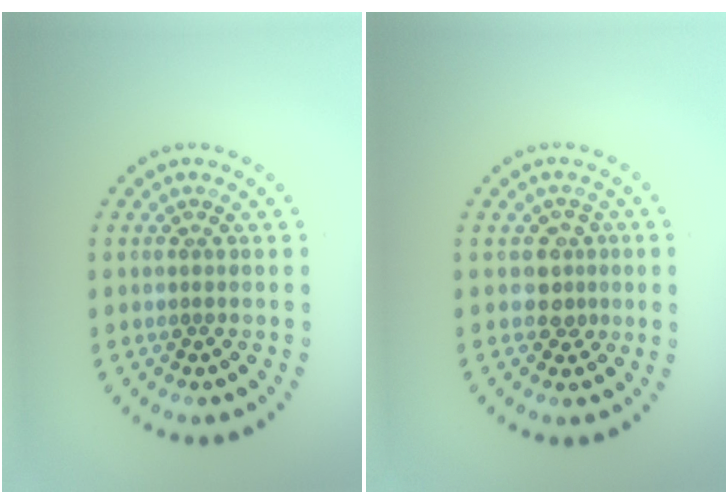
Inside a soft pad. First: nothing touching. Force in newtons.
{"total": 2.0, "press": 1.6, "slide": 1.2}